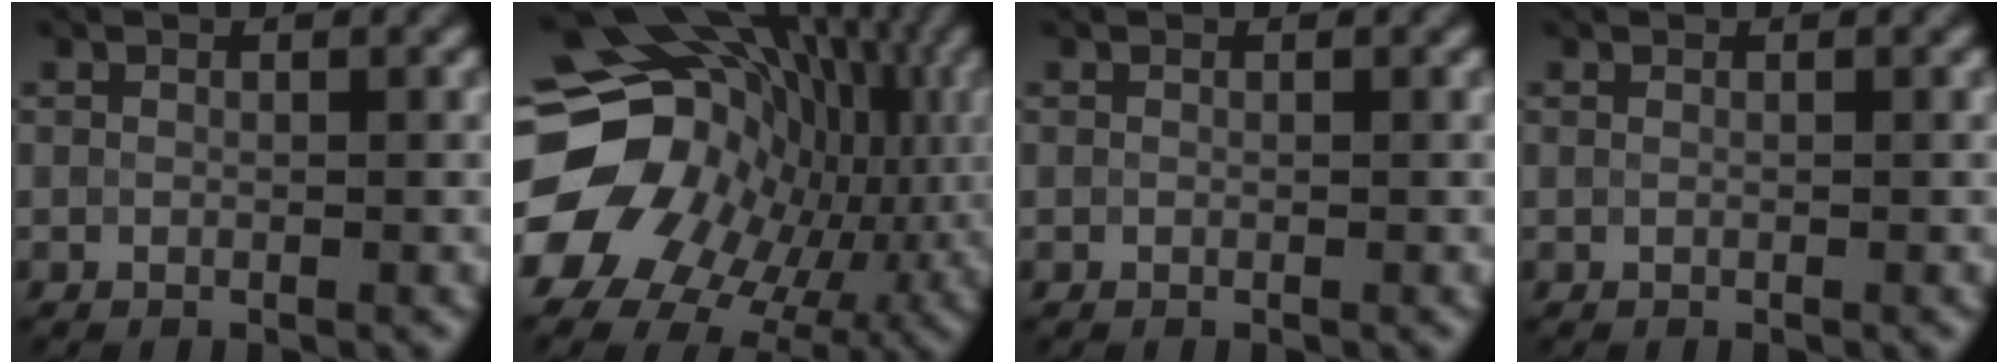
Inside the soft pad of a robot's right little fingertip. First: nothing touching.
{"total": 19.7, "force": [-1.7, 16.0, 11.4], "torque": [-0.208, -0.008, -0.028]}
{"total": 0.0}
{"total": 0.0}